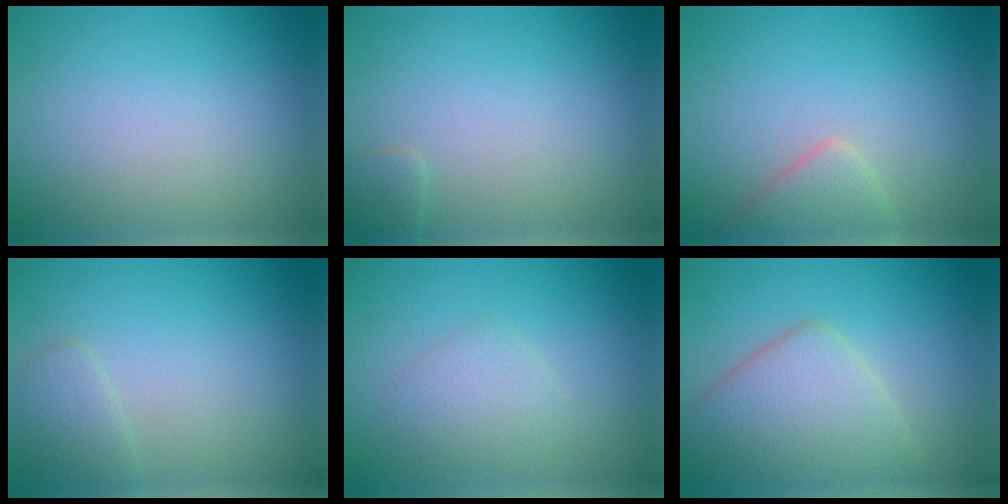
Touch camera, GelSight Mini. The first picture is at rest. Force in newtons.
{"total": 0.8, "press": 0.8, "slide": 0.0}
{"total": 2.7, "press": 2.7, "slide": 0.1}
{"total": 1.7, "press": 1.7, "slide": 0.0}
{"total": 2.2, "press": 2.2, "slide": 0.1}
{"total": 6.6, "press": 6.6, "slide": 0.3}